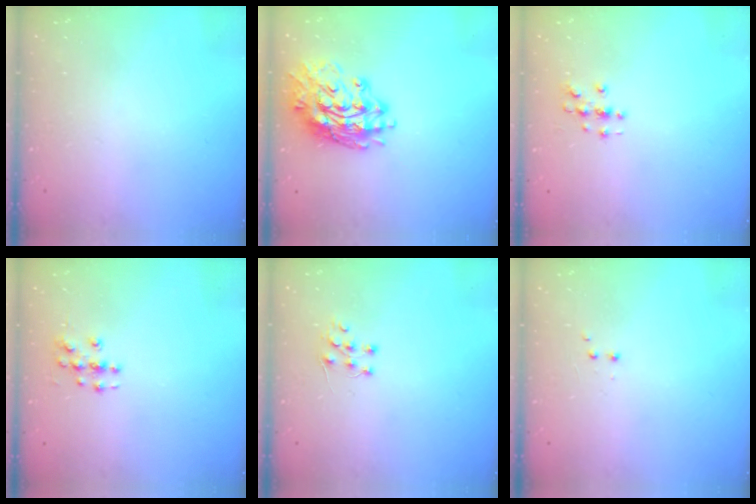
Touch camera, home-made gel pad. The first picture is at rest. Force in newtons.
{"total": 16.9, "press": 16.8, "slide": 1.2}
{"total": 2.9, "press": 2.9, "slide": 0.3}
{"total": 3.7, "press": 3.7, "slide": 0.1}
{"total": 4.7, "press": 4.7, "slide": 0.3}
{"total": 1.9, "press": 1.8, "slide": 0.5}